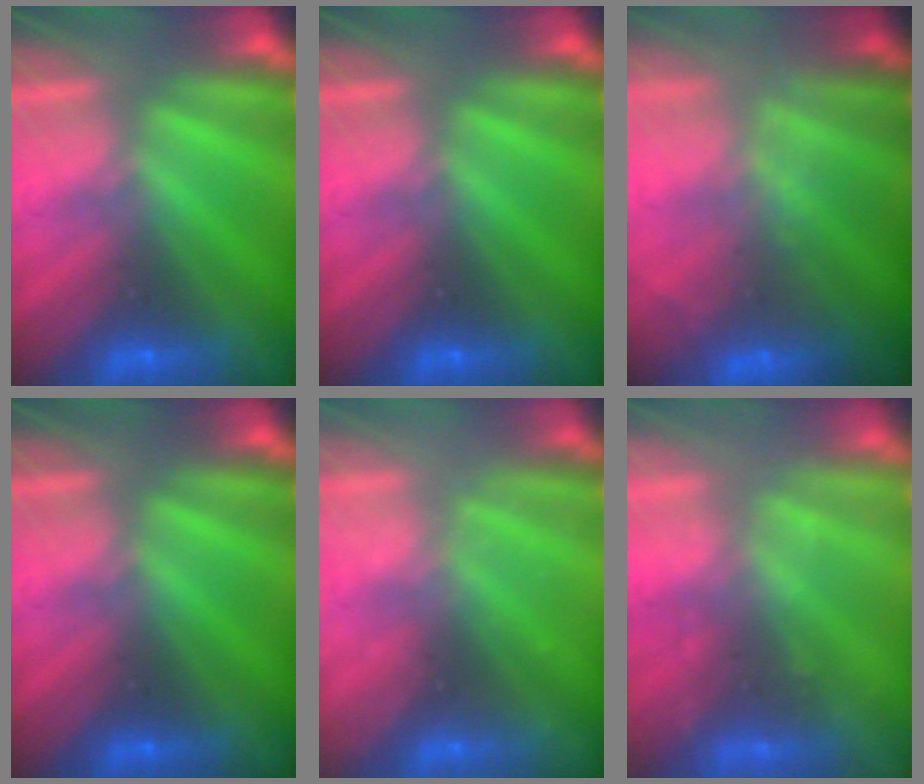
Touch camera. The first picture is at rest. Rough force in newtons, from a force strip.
{"total": 0.0}
{"total": 7.7}
{"total": 0.0}
{"total": 2.3}
{"total": 2.2}